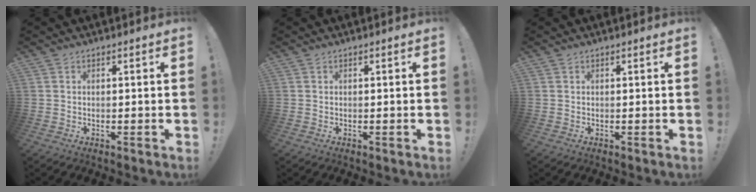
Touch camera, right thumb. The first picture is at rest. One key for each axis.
{"total": 0.0}
{"total": 0.0}